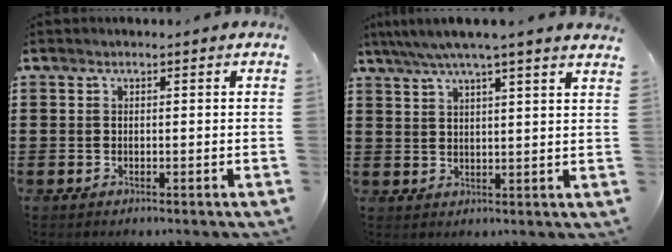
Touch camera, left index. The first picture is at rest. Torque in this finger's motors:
{"motor_torque": [2.14, 0.00, 0.99, 0.21]}